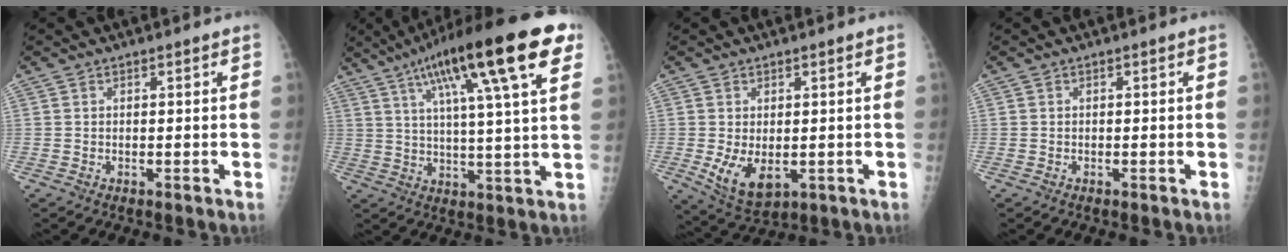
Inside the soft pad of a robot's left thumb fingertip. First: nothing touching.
{"total": 22.7, "force": [11.0, 4.3, 19.4], "torque": [-0.298, 0.002, 0.166]}
{"total": 7.1, "force": [-0.7, 4.1, 5.8], "torque": [-0.091, -0.019, 0.004]}
{"total": 0.0}